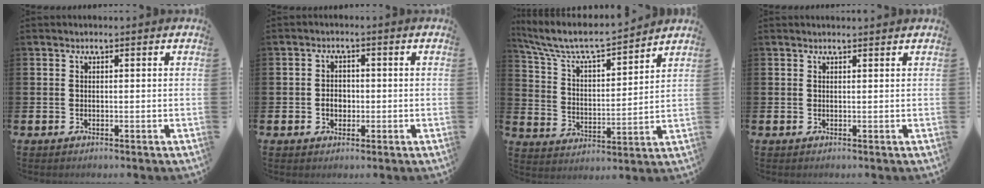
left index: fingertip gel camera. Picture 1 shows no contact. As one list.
[{"total": 2.5, "force": [-0.6, 1.9, 1.4], "torque": [-0.019, 0.002, -0.016]}, {"total": 7.7, "force": [7.1, 1.4, 2.5], "torque": [-0.088, -0.053, 0.122]}, {"total": 0.6, "force": [0.6, -0.1, 0.2], "torque": [0.006, -0.004, 0.009]}]